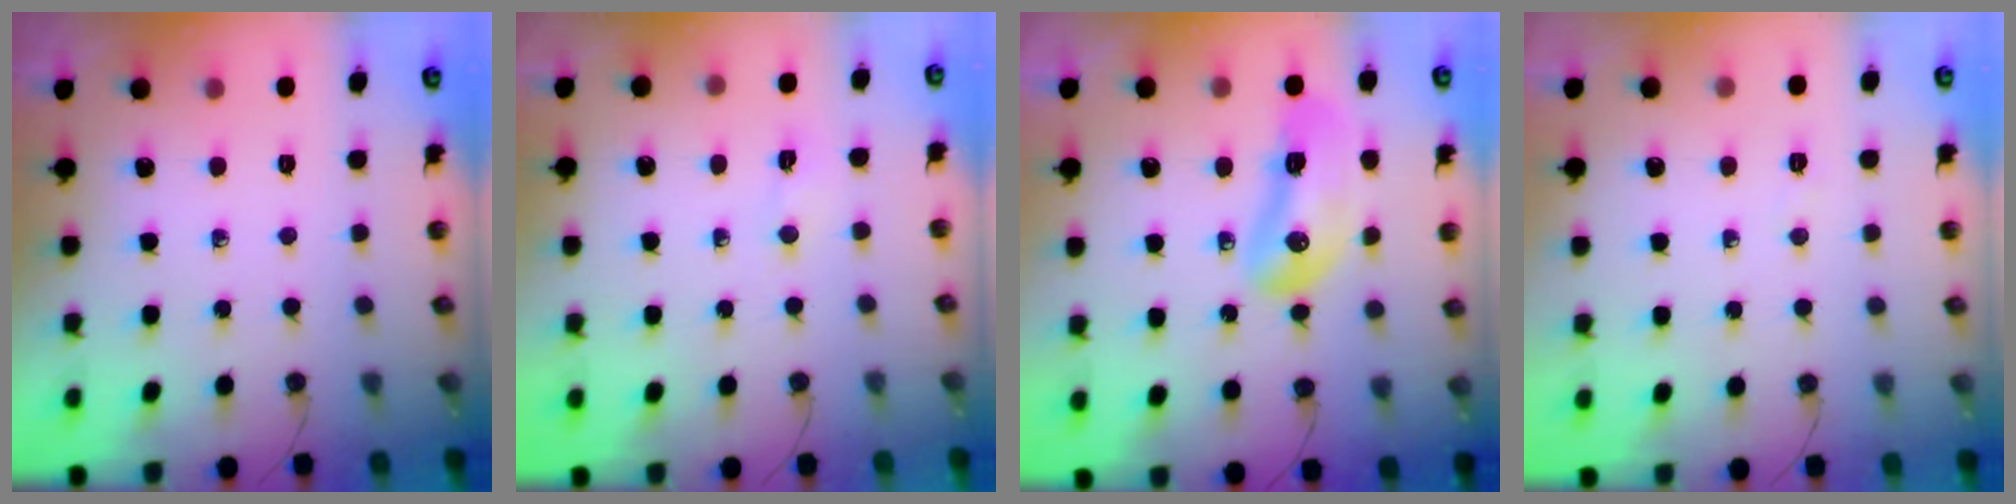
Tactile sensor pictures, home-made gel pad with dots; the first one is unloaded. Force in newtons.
{"total": 2.6, "press": 2.6, "slide": 0.6}
{"total": 12.2, "press": 12.1, "slide": 1.3}
{"total": 3.1, "press": 3.0, "slide": 0.7}